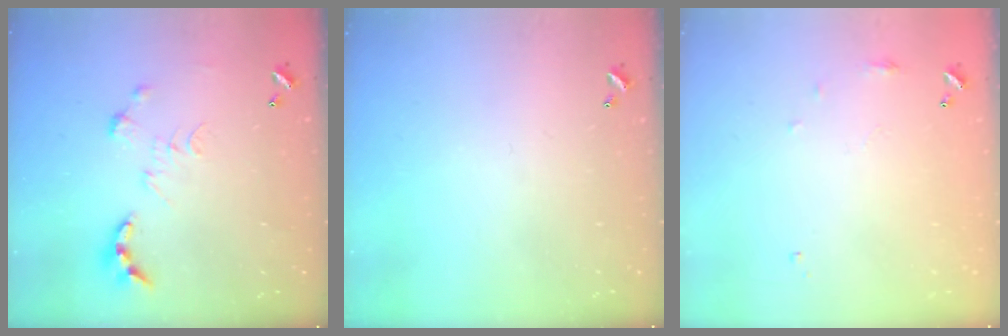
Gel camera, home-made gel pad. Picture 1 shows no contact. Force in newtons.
{"total": 0.0}
{"total": 6.7, "press": 6.6, "slide": 0.9}